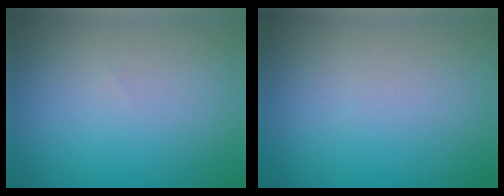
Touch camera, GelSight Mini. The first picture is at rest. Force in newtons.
{"total": 0.0}